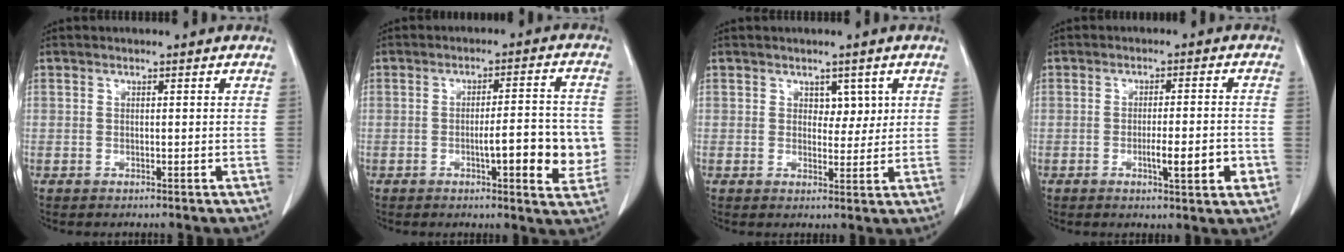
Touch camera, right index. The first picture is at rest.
{"total": 9.6, "force": [-2.0, 2.1, 9.1], "torque": [-0.116, 0.010, -0.023]}
{"total": 2.9, "force": [1.2, 1.9, 1.8], "torque": [-0.014, -0.001, 0.019]}
{"total": 6.4, "force": [-2.0, 0.9, 6.0], "torque": [-0.088, -0.004, -0.025]}